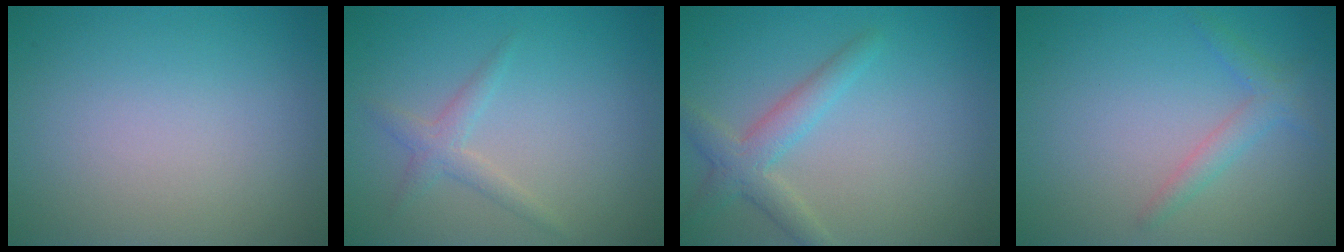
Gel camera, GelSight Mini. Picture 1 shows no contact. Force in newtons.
{"total": 1.7, "press": 1.7, "slide": 0.1}
{"total": 3.0, "press": 3.0, "slide": 0.1}
{"total": 1.9, "press": 1.9, "slide": 0.0}